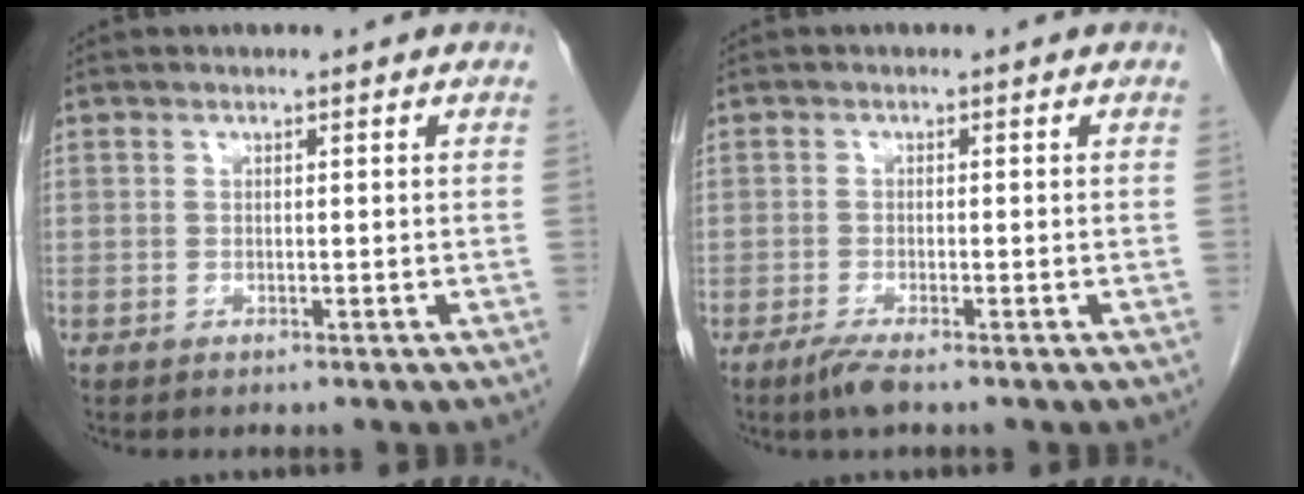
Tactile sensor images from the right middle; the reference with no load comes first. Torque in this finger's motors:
{"motor_torque": [0.76, -0.35, 0.04, 0.04]}